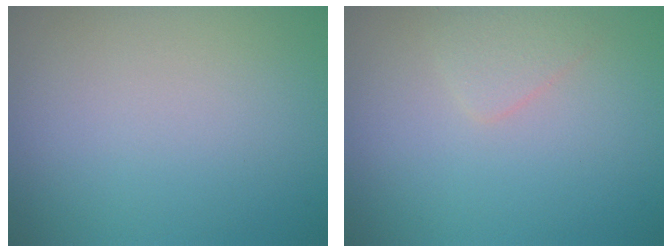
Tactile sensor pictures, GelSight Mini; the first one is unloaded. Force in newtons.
{"total": 1.4, "press": 1.4, "slide": 0.0}